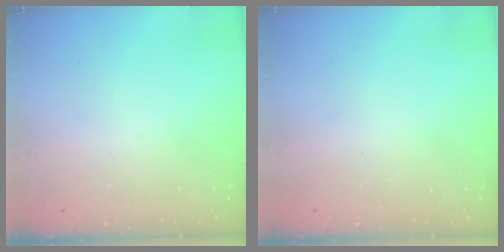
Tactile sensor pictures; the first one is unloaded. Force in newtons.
{"total": 2.5, "press": 2.5, "slide": 0.2}